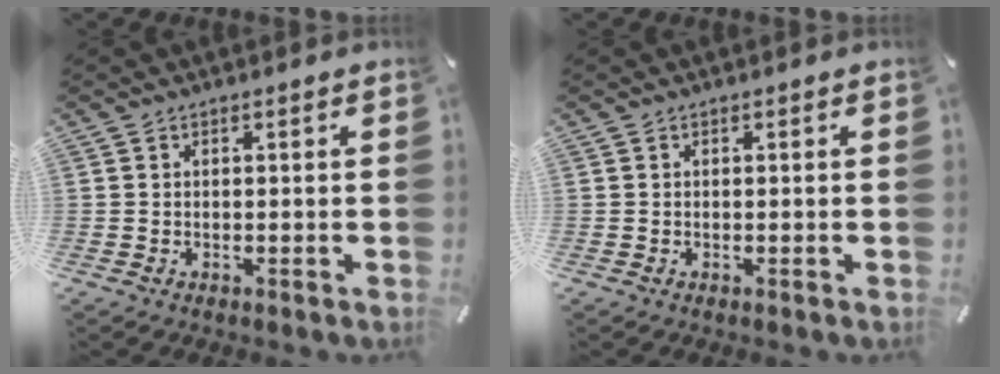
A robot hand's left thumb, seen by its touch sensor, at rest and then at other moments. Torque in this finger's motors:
{"motor_torque": [0.00, 0.00, 0.00, 0.00, 0.00]}